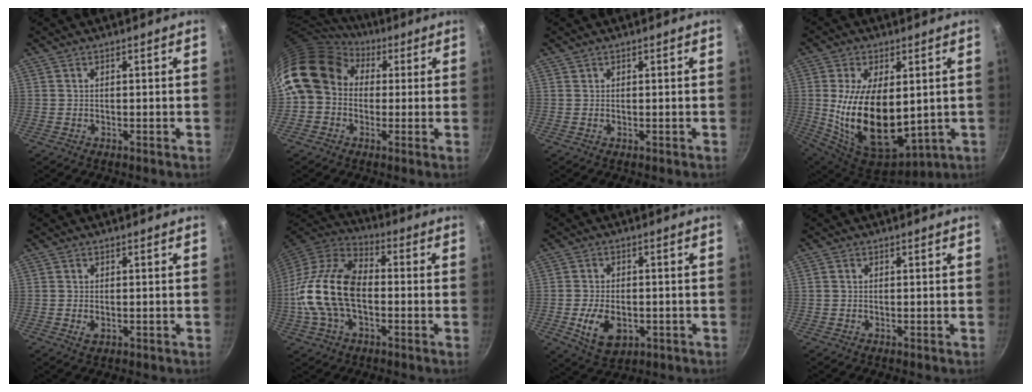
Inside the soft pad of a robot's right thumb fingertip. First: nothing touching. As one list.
[{"total": 13.9, "force": [3.0, 11.4, 7.4], "torque": [-0.114, 0.021, 0.036]}, {"total": 0.0}, {"total": 19.8, "force": [0.6, 11.1, 16.4], "torque": [-0.289, -0.026, 0.035]}, {"total": 1.8, "force": [-0.4, 1.2, 1.3], "torque": [-0.024, -0.004, -0.005]}, {"total": 19.6, "force": [-2.3, 11.8, 15.5], "torque": [-0.281, 0.035, -0.057]}, {"total": 8.9, "force": [-2.3, 5.7, 6.4], "torque": [-0.107, 0.001, -0.029]}, {"total": 0.5, "force": [0.0, 0.5, 0.2], "torque": [-0.004, 0.002, -0.002]}]